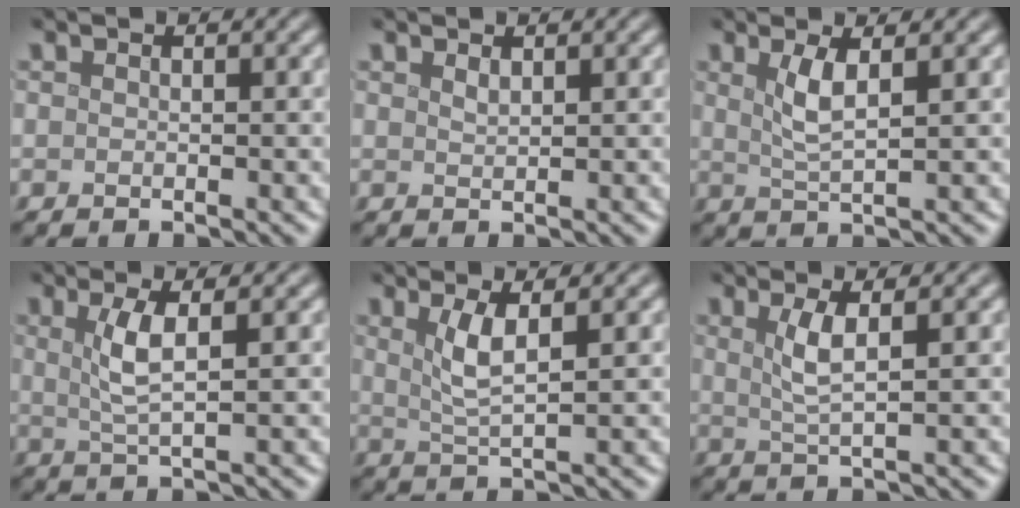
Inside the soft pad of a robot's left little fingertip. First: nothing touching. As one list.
[{"total": 0.8, "force": [0.7, 0.2, 0.3], "torque": [-0.007, -0.002, 0.014]}, {"total": 2.9, "force": [1.1, 0.7, 2.6], "torque": [-0.051, -0.004, 0.023]}, {"total": 3.2, "force": [0.8, 0.7, 3.0], "torque": [-0.061, -0.002, 0.017]}, {"total": 3.0, "force": [1.1, 0.7, 2.8], "torque": [-0.055, -0.003, 0.025]}, {"total": 2.9, "force": [0.9, 0.7, 2.6], "torque": [-0.050, -0.002, 0.018]}]